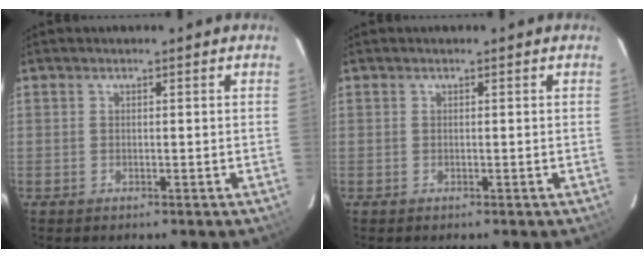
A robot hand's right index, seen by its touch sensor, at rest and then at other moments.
{"total": 0.0}